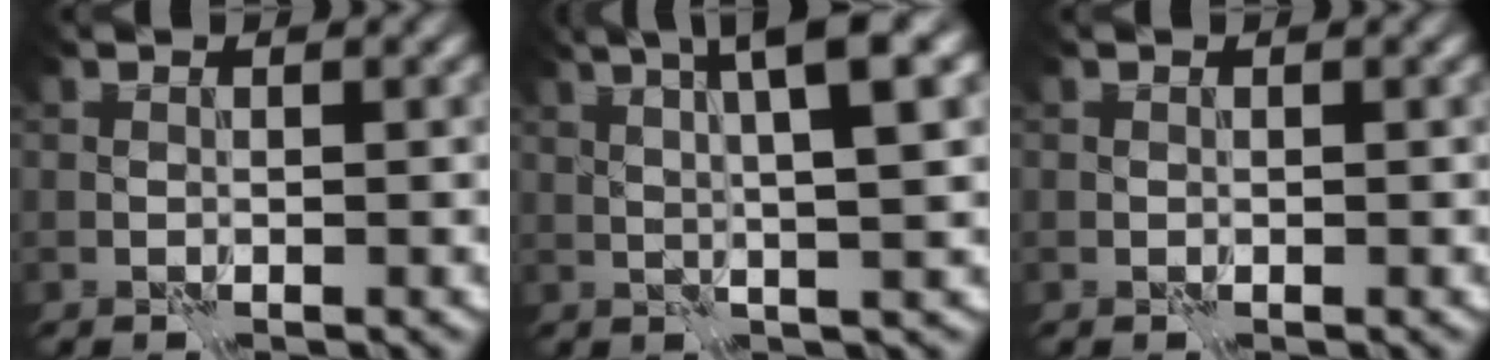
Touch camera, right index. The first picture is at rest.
{"total": 7.4, "force": [3.0, 1.2, 6.6], "torque": [-0.087, 0.021, 0.049]}
{"total": 0.0}